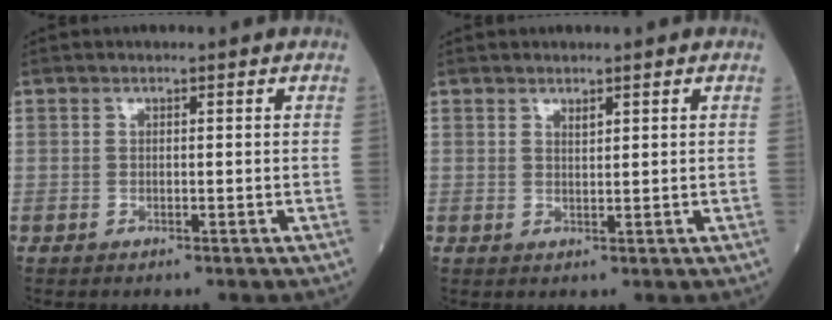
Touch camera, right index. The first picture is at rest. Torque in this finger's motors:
{"motor_torque": [-0.09, 0.15, 0.01, 0.01]}